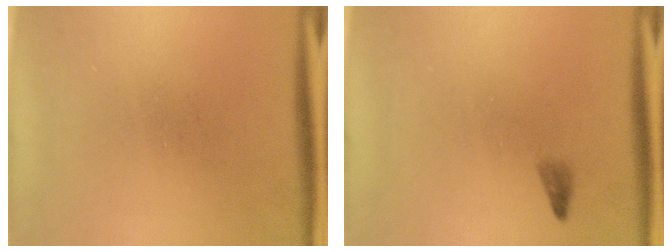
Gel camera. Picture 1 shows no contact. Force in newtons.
{"total": 0.9}